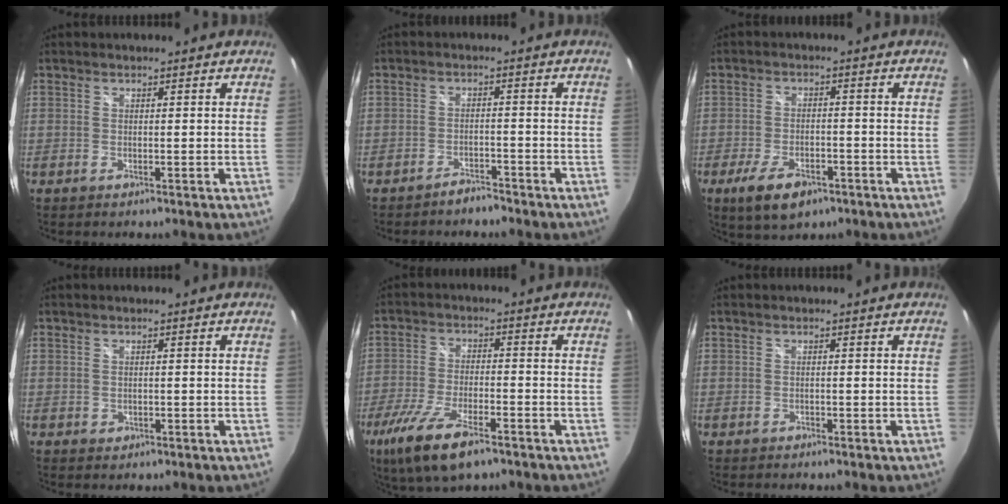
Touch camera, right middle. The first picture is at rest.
{"total": 2.8, "force": [-2.7, 0.8, 0.4], "torque": [-0.014, 0.004, -0.041]}
{"total": 8.9, "force": [-5.4, 4.2, 5.7], "torque": [-0.128, -0.016, -0.088]}
{"total": 1.0, "force": [-0.3, 0.9, 0.4], "torque": [-0.005, -0.003, -0.004]}
{"total": 12.9, "force": [-8.2, 4.0, 9.2], "torque": [-0.207, -0.036, -0.154]}
{"total": 0.5, "force": [-0.5, 0.2, 0.0], "torque": [-0.002, -0.002, -0.009]}